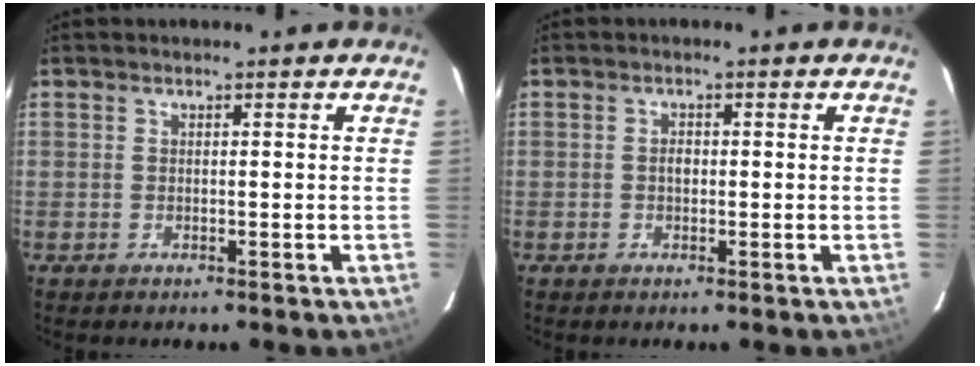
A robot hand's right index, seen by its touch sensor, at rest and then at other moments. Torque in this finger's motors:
{"motor_torque": [0.12, 0.00, 0.21, 0.04]}